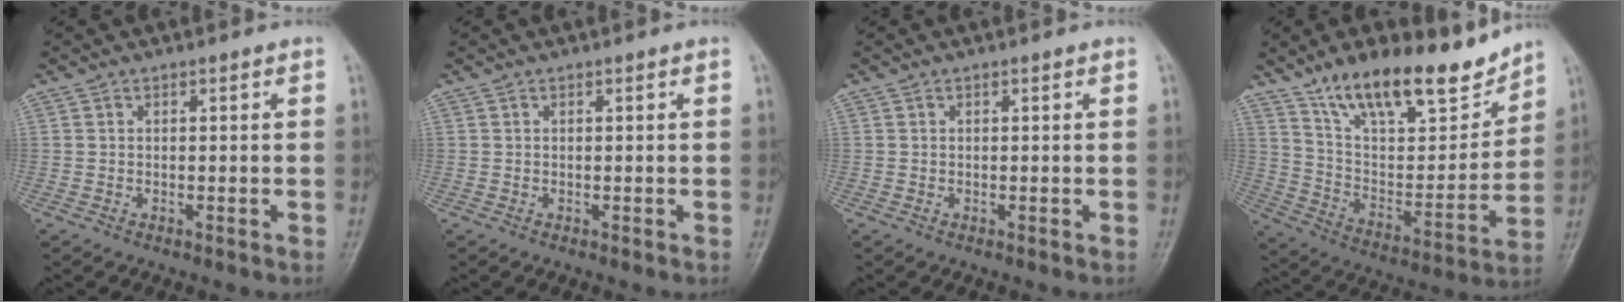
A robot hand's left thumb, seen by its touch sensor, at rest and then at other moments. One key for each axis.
{"total": 0.0}
{"total": 0.0}
{"total": 20.8, "fx": 15.3, "fy": 7.5, "fz": 11.9, "tx": -0.145, "ty": -0.078, "tz": 0.263}